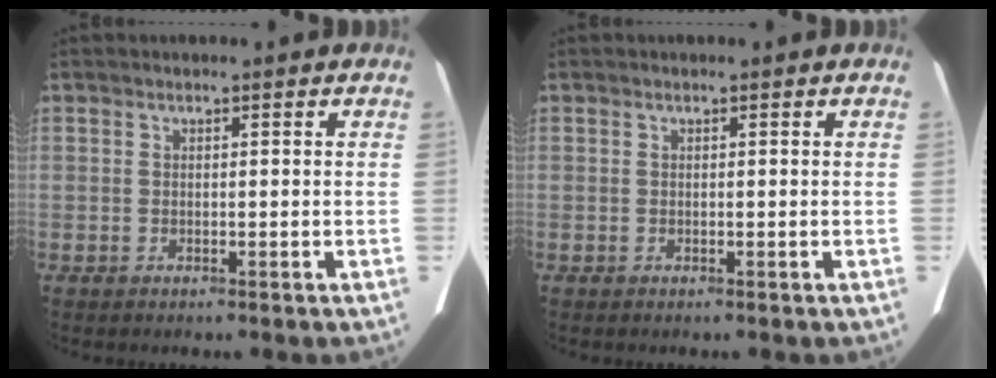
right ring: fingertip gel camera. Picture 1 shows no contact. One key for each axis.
{"total": 0.0}